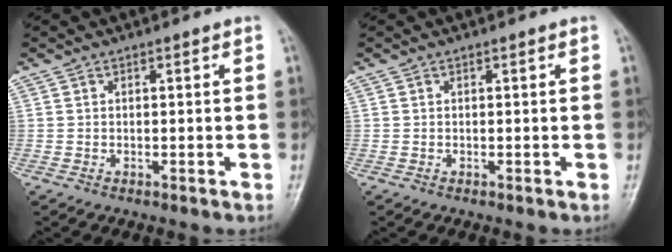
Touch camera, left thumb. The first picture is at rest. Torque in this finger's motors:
{"motor_torque": [0.00, 0.00, 0.00, 0.00, 0.00]}